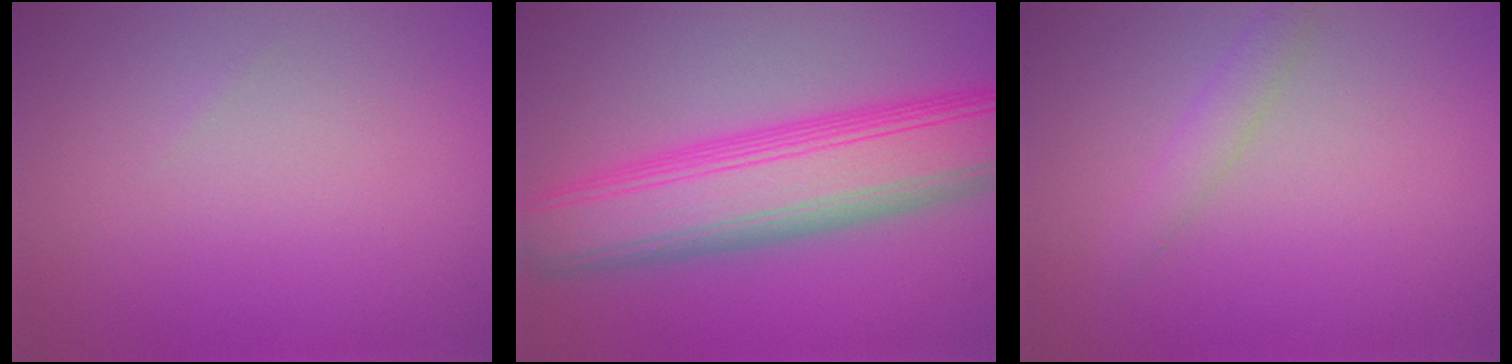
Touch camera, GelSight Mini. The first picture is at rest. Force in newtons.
{"total": 10.5, "press": 10.5, "slide": 0.6}
{"total": 1.5, "press": 1.5, "slide": 0.0}